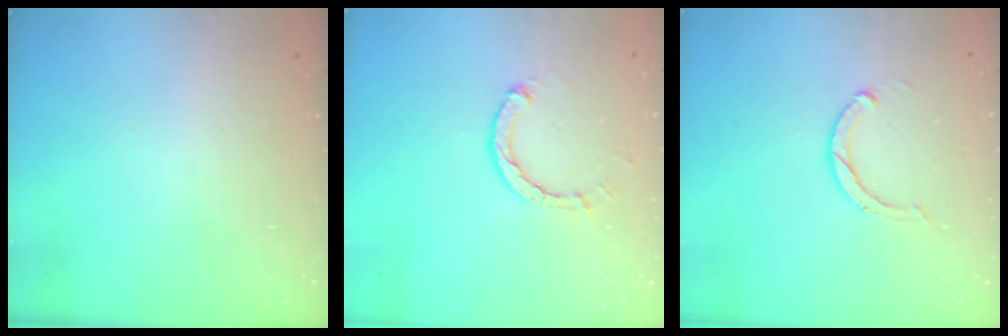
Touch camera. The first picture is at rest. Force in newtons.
{"total": 2.6, "press": 2.6, "slide": 0.3}
{"total": 3.0, "press": 2.9, "slide": 0.5}